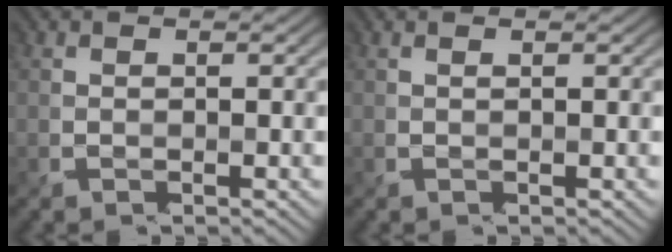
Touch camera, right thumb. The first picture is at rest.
{"total": 0.7, "force": [0.5, -0.2, 0.5], "torque": [-0.013, 0.005, 0.015]}